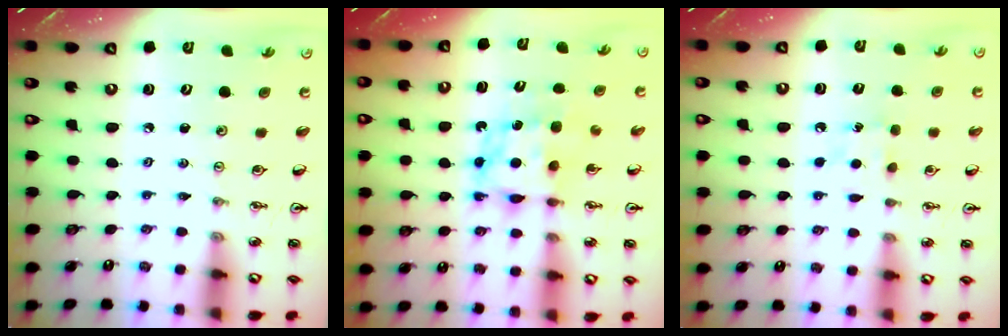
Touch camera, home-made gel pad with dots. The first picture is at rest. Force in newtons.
{"total": 7.1, "press": 7.1, "slide": 0.4}
{"total": 4.8, "press": 4.8, "slide": 0.7}